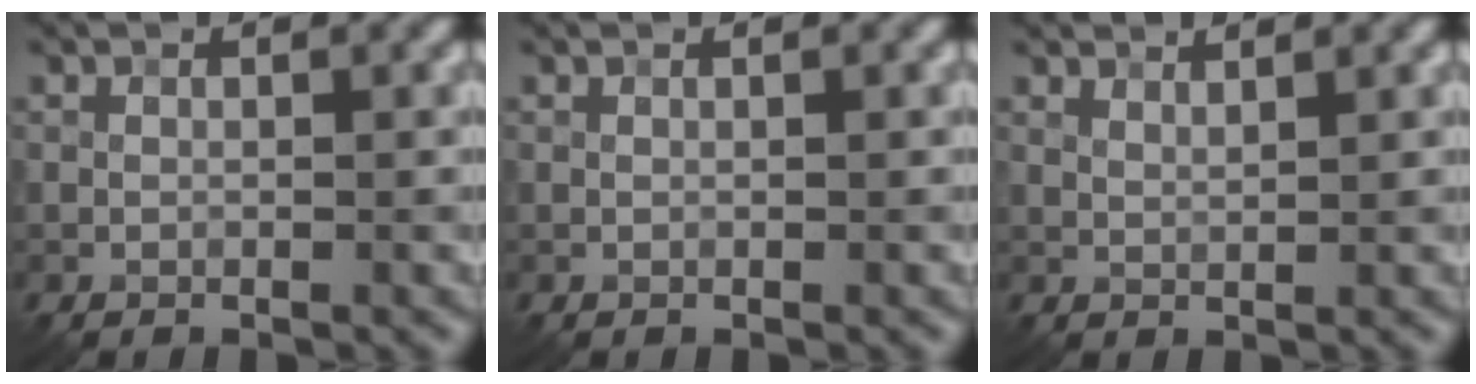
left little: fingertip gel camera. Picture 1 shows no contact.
{"total": 0.0}
{"total": 2.1, "force": [1.8, 0.5, 1.0], "torque": [-0.016, 0.002, 0.022]}